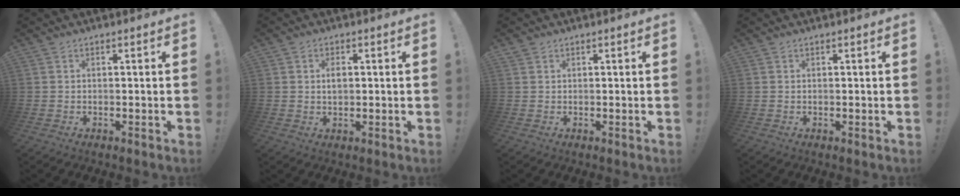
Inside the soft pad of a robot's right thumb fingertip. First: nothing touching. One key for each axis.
{"total": 2.7, "fx": 0.2, "fy": 1.7, "fz": 2.1, "tx": -0.028, "ty": 0.000, "tz": -0.001}
{"total": 1.5, "fx": 0.9, "fy": 1.2, "fz": 0.1, "tx": 0.004, "ty": -0.006, "tz": 0.014}
{"total": 0.0}